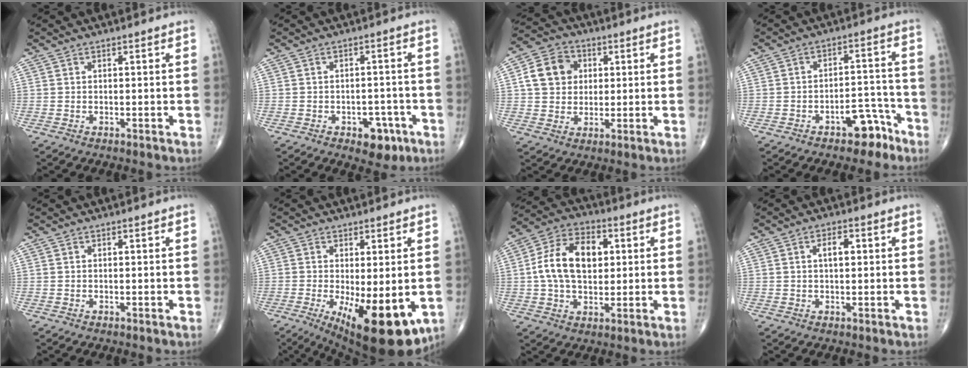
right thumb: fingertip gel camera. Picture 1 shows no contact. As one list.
[{"total": 5.9, "force": [-2.9, 3.7, 3.5], "torque": [-0.019, 0.019, -0.034]}, {"total": 9.6, "force": [1.9, 8.0, 4.9], "torque": [-0.066, 0.005, 0.025]}, {"total": 7.0, "force": [-4.6, 3.7, 3.8], "torque": [-0.030, 0.056, -0.062]}, {"total": 0.0}, {"total": 15.4, "force": [-4.5, 5.7, 13.6], "torque": [-0.179, -0.025, -0.048]}, {"total": 14.0, "force": [1.8, 9.0, 10.6], "torque": [-0.171, 0.017, 0.024]}, {"total": 5.3, "force": [0.8, 2.8, 4.4], "torque": [-0.062, 0.012, 0.010]}]